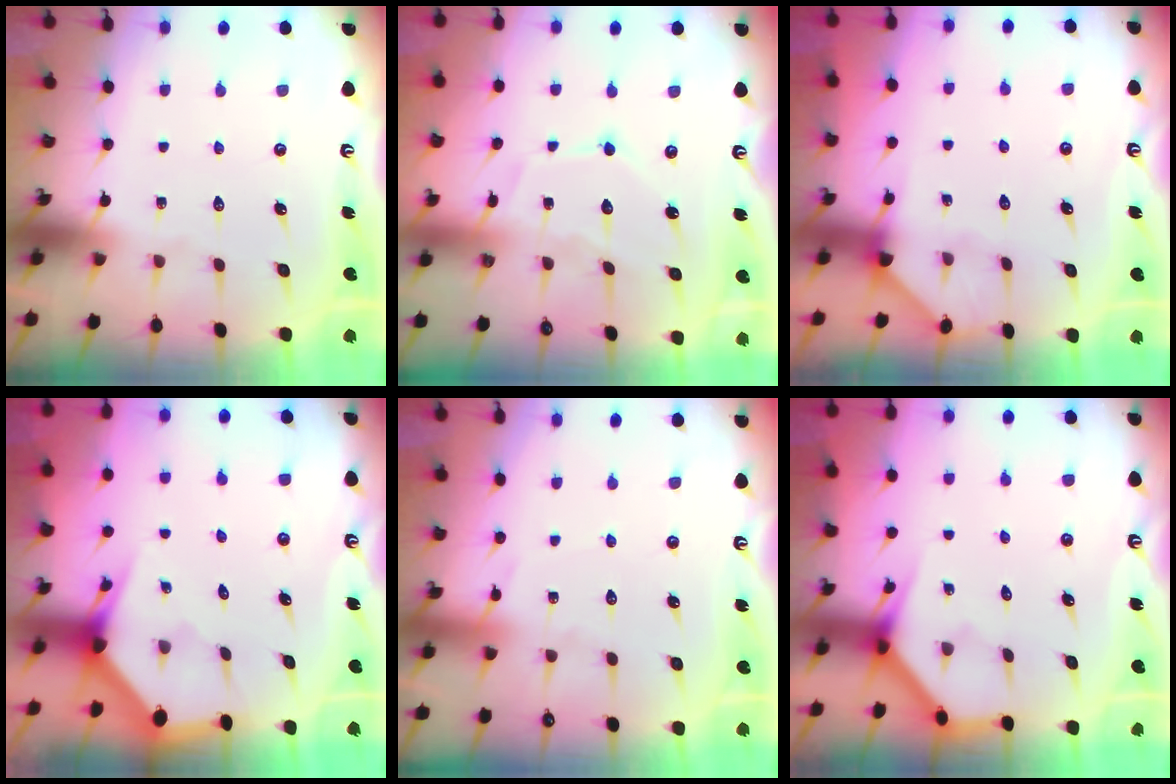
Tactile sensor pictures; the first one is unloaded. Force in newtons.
{"total": 10.4, "press": 10.4, "slide": 0.5}
{"total": 2.8, "press": 2.8, "slide": 0.2}
{"total": 2.6, "press": 2.6, "slide": 0.2}
{"total": 3.8, "press": 3.8, "slide": 0.5}
{"total": 3.9, "press": 3.9, "slide": 0.3}